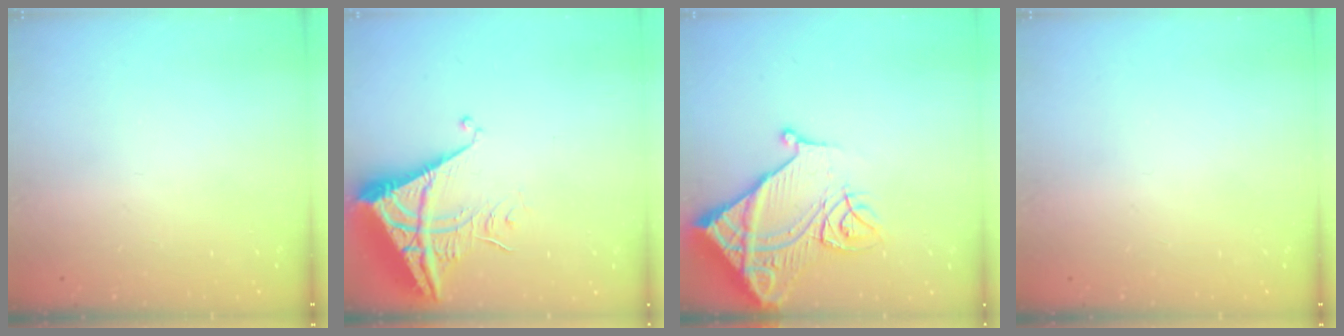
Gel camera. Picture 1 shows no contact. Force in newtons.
{"total": 7.0, "press": 7.0, "slide": 0.8}
{"total": 16.9, "press": 16.8, "slide": 2.1}
{"total": 0.0}